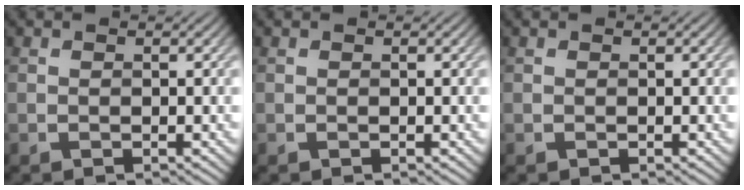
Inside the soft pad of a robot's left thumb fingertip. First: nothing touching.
{"total": 0.0}
{"total": 0.0}